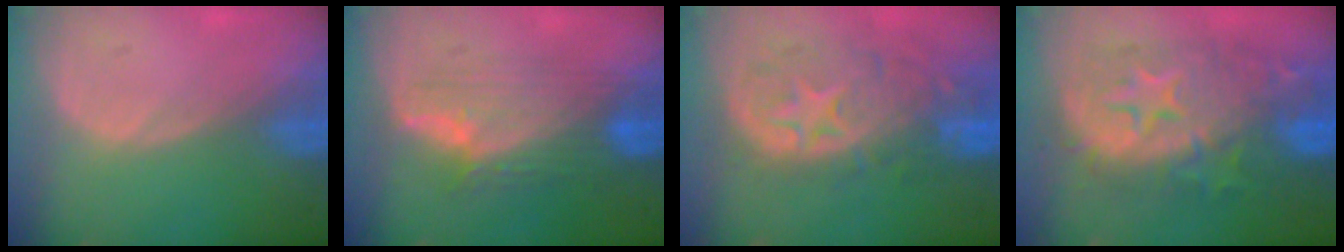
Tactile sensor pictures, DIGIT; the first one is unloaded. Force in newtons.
{"total": 7.6, "press": 7.4, "slide": 1.5}
{"total": 11.1, "press": 9.8, "slide": 5.4}
{"total": 12.6, "press": 12.6, "slide": 1.1}